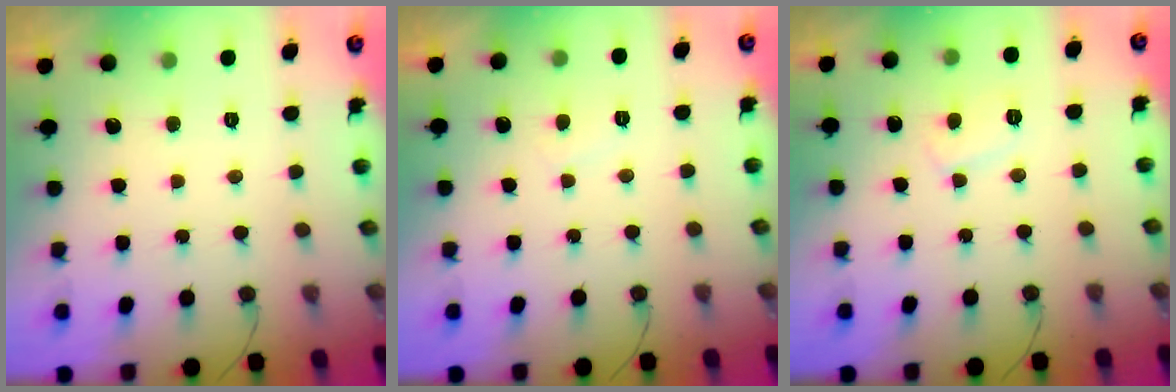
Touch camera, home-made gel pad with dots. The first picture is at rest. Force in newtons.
{"total": 2.7, "press": 2.7, "slide": 0.4}
{"total": 5.4, "press": 5.4, "slide": 0.4}